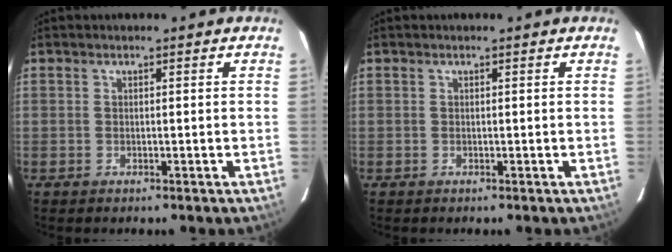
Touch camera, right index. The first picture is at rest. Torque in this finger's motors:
{"motor_torque": [0.00, 0.00, 0.01, 0.00]}